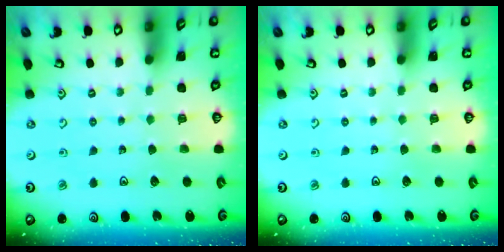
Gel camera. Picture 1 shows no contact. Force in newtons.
{"total": 0.0}